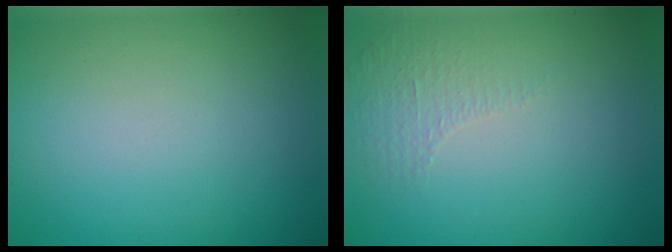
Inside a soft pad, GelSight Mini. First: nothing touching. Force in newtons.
{"total": 0.9, "press": 0.5, "slide": 0.8}